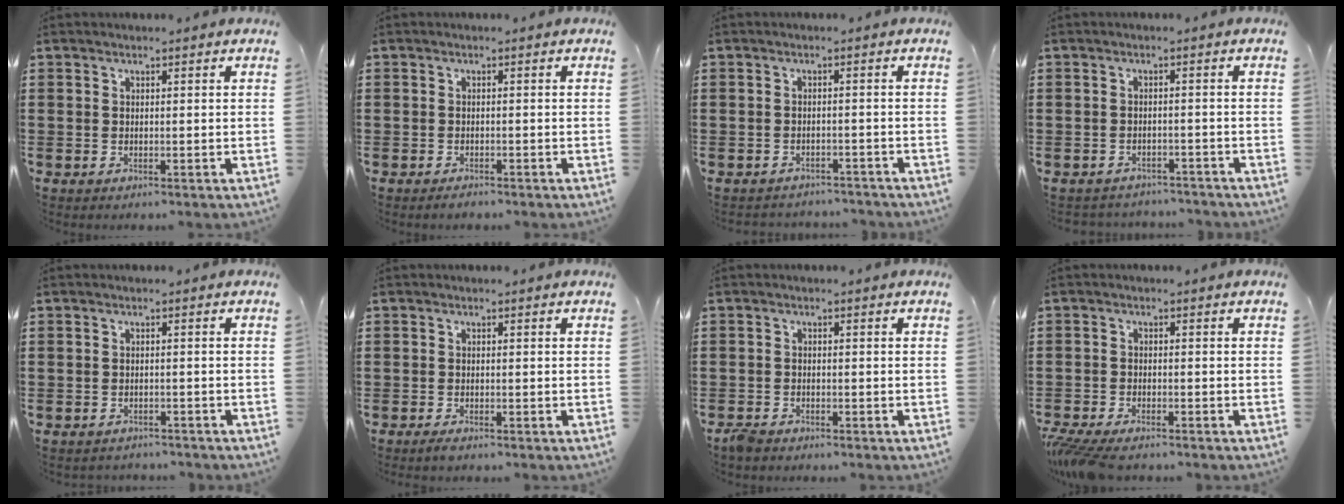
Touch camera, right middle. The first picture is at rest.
{"total": 0.9, "force": [-0.8, 0.2, 0.2], "torque": [-0.006, -0.003, -0.016]}
{"total": 1.9, "force": [-1.9, 0.2, 0.0], "torque": [-0.007, -0.004, -0.041]}
{"total": 2.0, "force": [-2.0, 0.2, -0.1], "torque": [-0.007, -0.003, -0.044]}
{"total": 1.1, "force": [-1.1, 0.1, 0.0], "torque": [-0.005, -0.001, -0.023]}
{"total": 0.9, "force": [-0.8, 0.2, 0.4], "torque": [-0.011, -0.006, -0.014]}
{"total": 1.7, "force": [-1.6, 0.6, 0.3], "torque": [-0.018, -0.001, -0.035]}
{"total": 3.7, "force": [-3.3, 0.6, 1.5], "torque": [-0.047, -0.009, -0.070]}